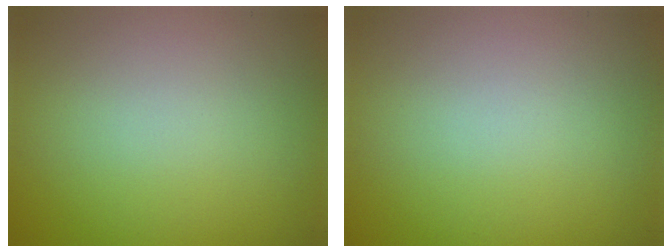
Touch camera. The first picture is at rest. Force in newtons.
{"total": 0.0}